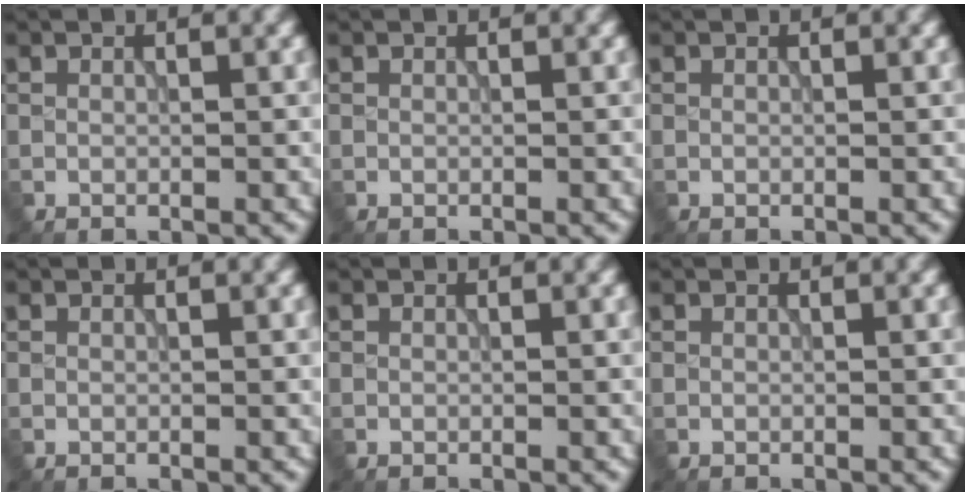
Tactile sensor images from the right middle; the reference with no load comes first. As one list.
[{"total": 0.0}, {"total": 0.0}, {"total": 0.0}, {"total": 0.0}, {"total": 0.0}]